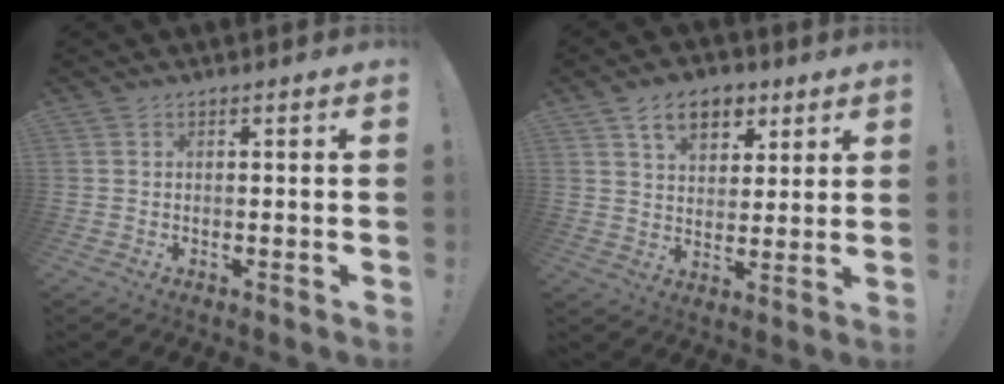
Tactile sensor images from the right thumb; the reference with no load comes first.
{"total": 10.9, "force": [5.8, 7.0, 6.0], "torque": [-0.084, -0.018, 0.108]}